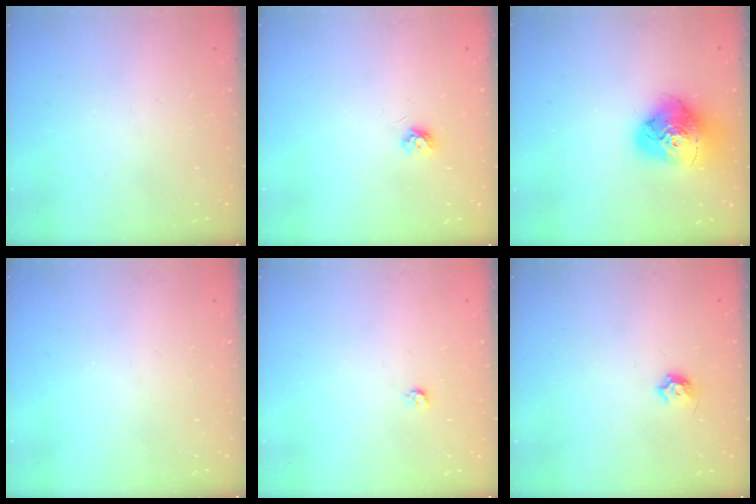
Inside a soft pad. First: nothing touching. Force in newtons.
{"total": 4.4, "press": 4.3, "slide": 0.5}
{"total": 17.2, "press": 17.1, "slide": 1.9}
{"total": 0.0}
{"total": 3.0, "press": 3.0, "slide": 0.2}
{"total": 4.9, "press": 4.8, "slide": 0.9}